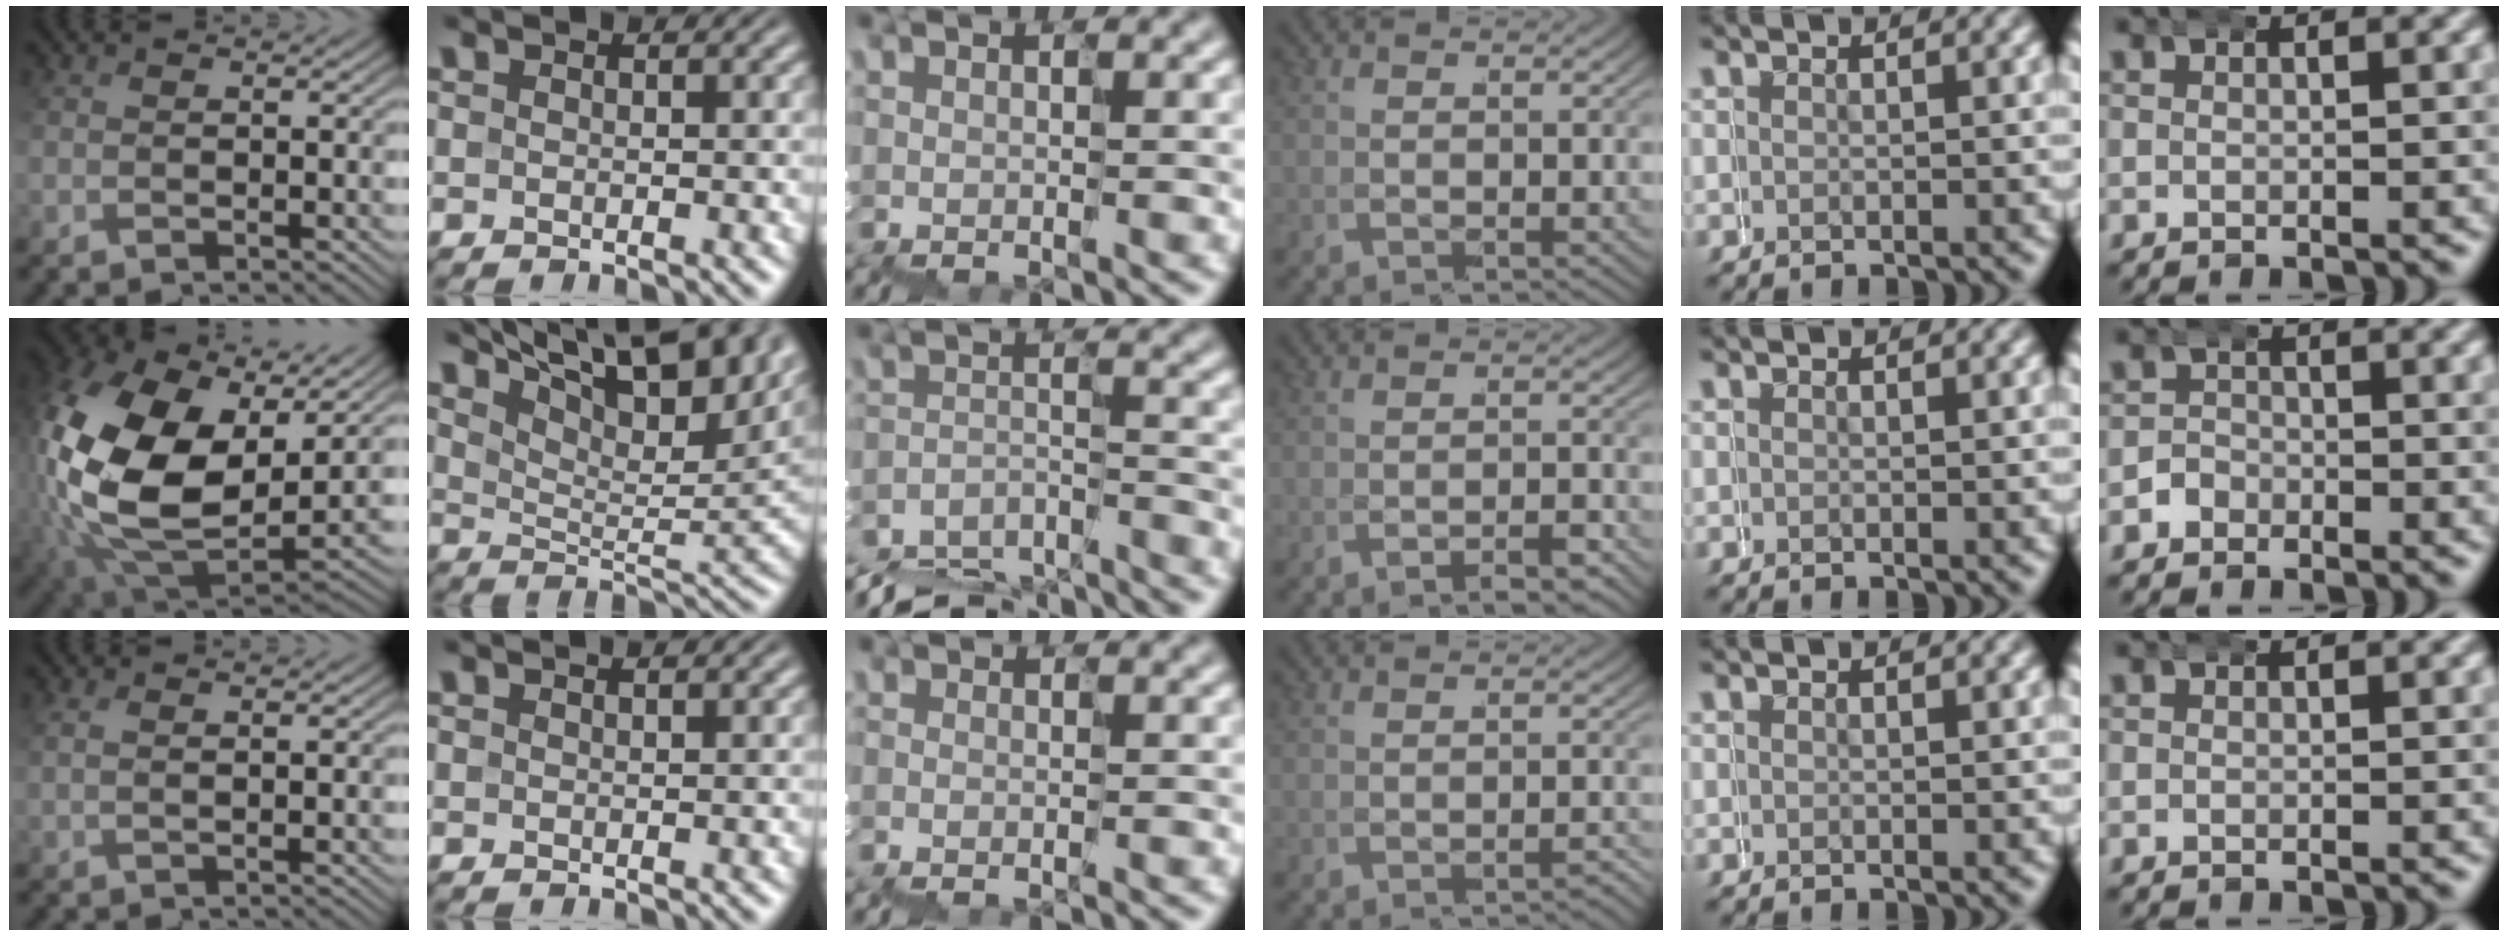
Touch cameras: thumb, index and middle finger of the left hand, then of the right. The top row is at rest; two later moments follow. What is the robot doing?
{"motion": "wrap", "object": "belt"}